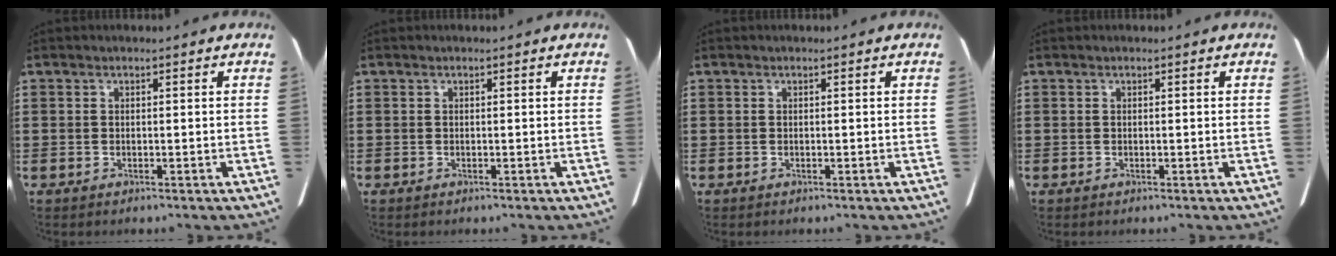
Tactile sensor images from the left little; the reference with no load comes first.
{"total": 0.0}
{"total": 0.0}
{"total": 0.0}